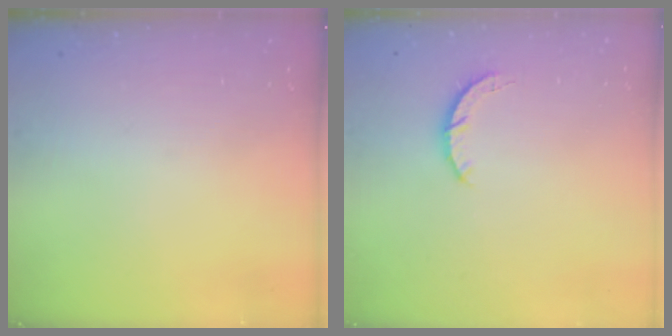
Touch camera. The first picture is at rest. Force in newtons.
{"total": 3.2, "press": 3.2, "slide": 0.4}